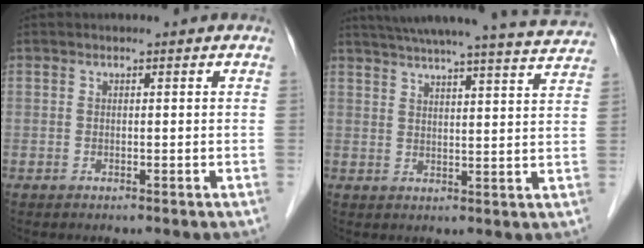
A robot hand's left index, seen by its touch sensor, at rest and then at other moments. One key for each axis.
{"total": 22.0, "fx": 20.5, "fy": 0.6, "fz": 8.0, "tx": -0.127, "ty": -0.016, "tz": 0.254}